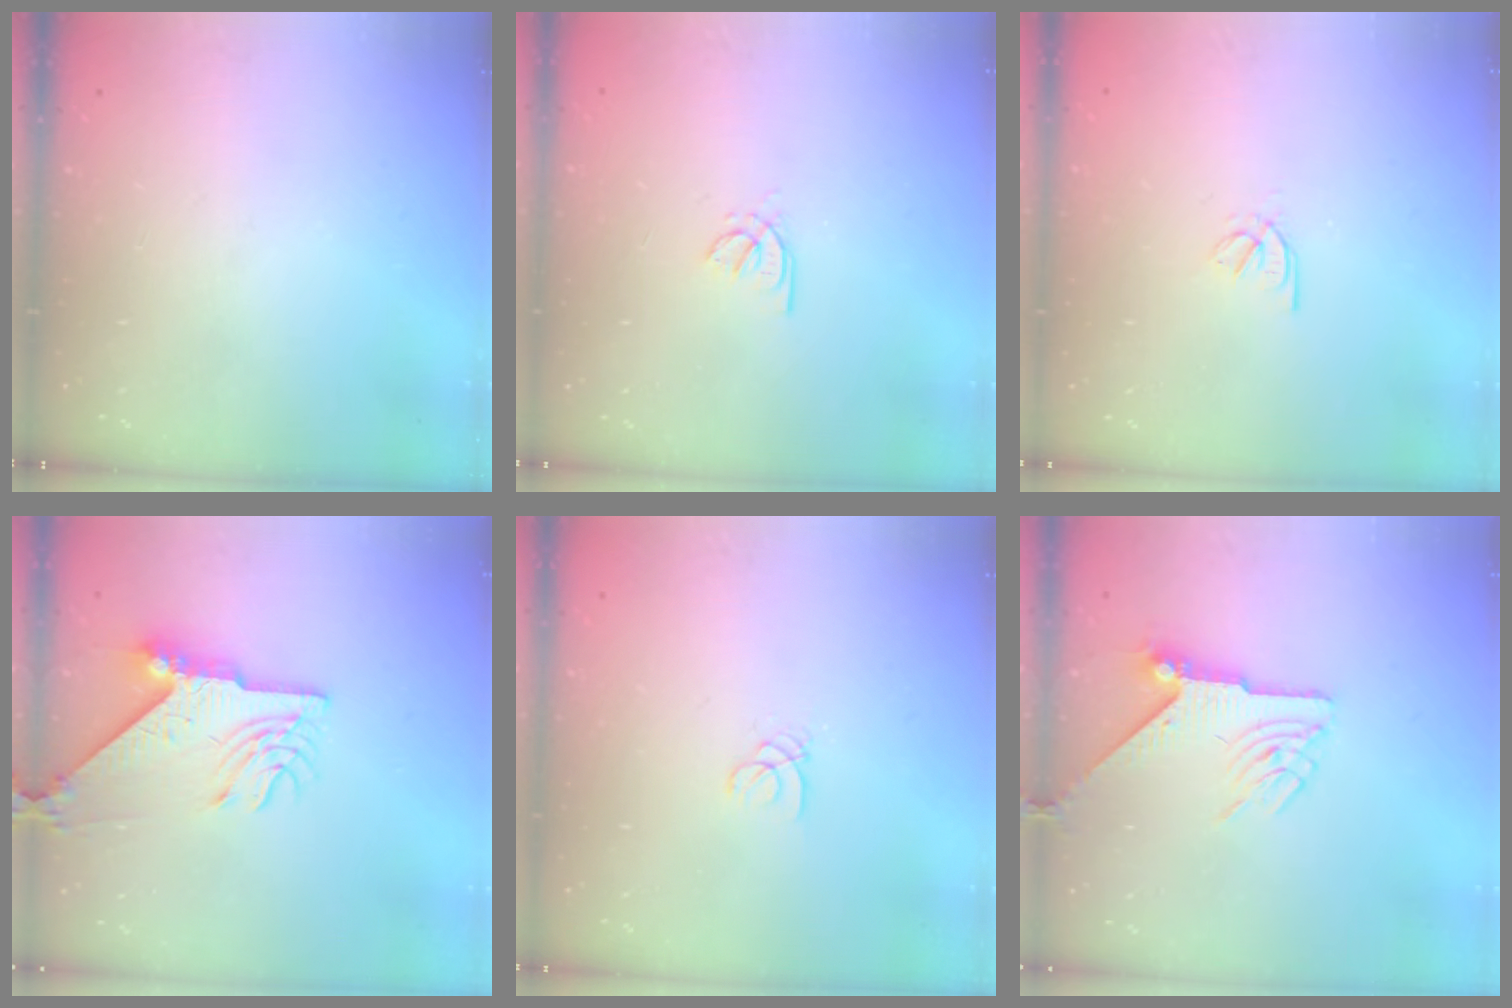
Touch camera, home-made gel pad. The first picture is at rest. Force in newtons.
{"total": 2.1, "press": 2.1, "slide": 0.6}
{"total": 2.2, "press": 2.2, "slide": 0.5}
{"total": 10.4, "press": 10.3, "slide": 1.3}
{"total": 1.4, "press": 1.4, "slide": 0.1}
{"total": 6.2, "press": 6.2, "slide": 0.2}